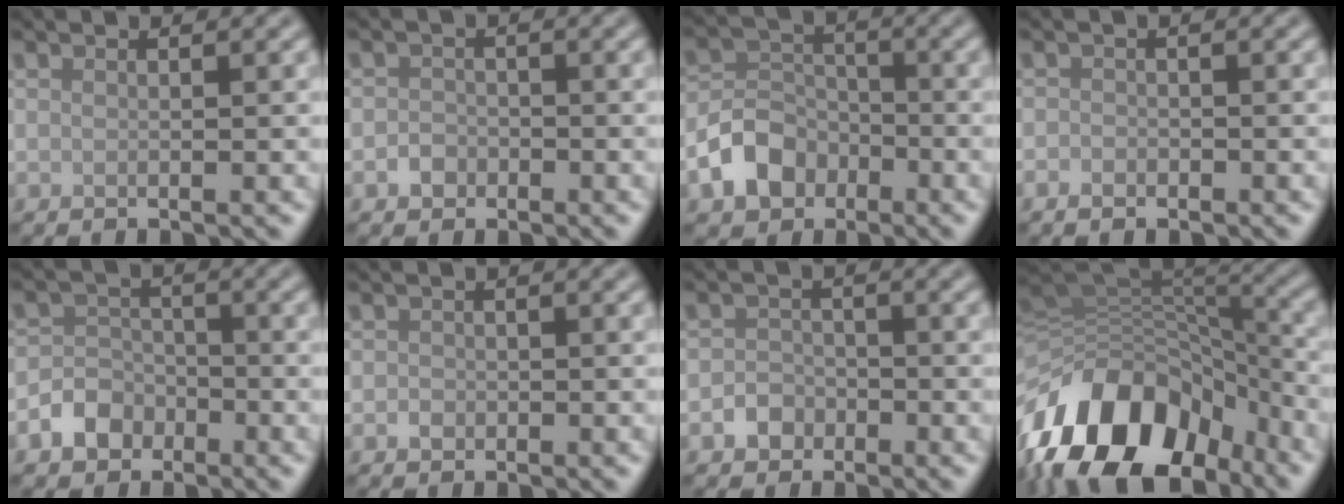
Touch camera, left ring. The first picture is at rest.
{"total": 1.4, "force": [-0.7, 1.2, 0.3], "torque": [0.002, 0.003, -0.015]}
{"total": 4.9, "force": [-2.5, 3.7, 2.0], "torque": [-0.038, 0.002, -0.058]}
{"total": 1.0, "force": [-0.6, 0.7, 0.4], "torque": [-0.005, 0.000, -0.013]}
{"total": 3.2, "force": [-1.7, 2.5, 1.0], "torque": [-0.014, 0.005, -0.036]}
{"total": 0.9, "force": [-0.3, 0.8, 0.3], "torque": [-0.001, -0.002, -0.008]}
{"total": 2.0, "force": [-1.0, 1.7, 0.5], "torque": [0.000, 0.005, -0.022]}
{"total": 14.7, "force": [-7.9, 9.1, 8.3], "torque": [-0.168, 0.015, -0.143]}